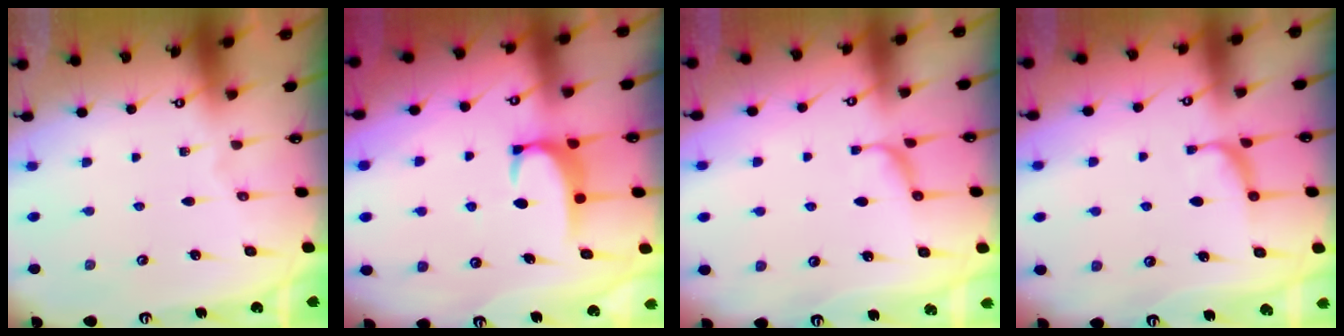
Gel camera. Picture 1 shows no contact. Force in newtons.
{"total": 2.0, "press": 2.0, "slide": 0.5}
{"total": 1.2, "press": 1.0, "slide": 0.6}
{"total": 1.8, "press": 1.6, "slide": 0.7}